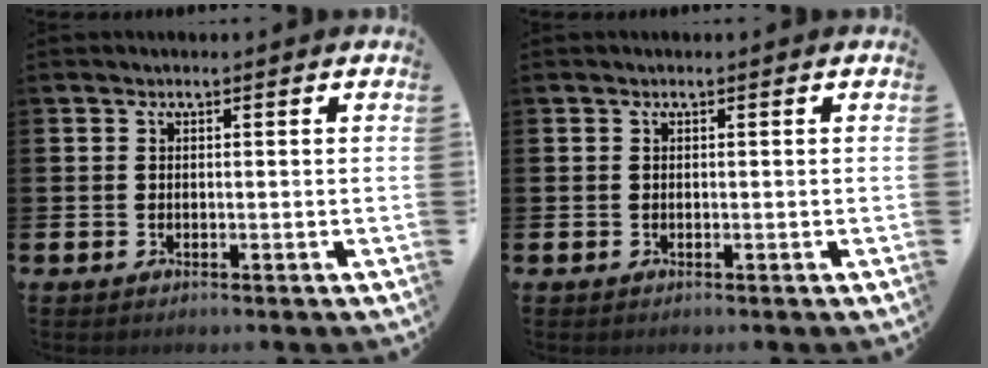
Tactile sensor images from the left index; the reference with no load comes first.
{"total": 0.0}